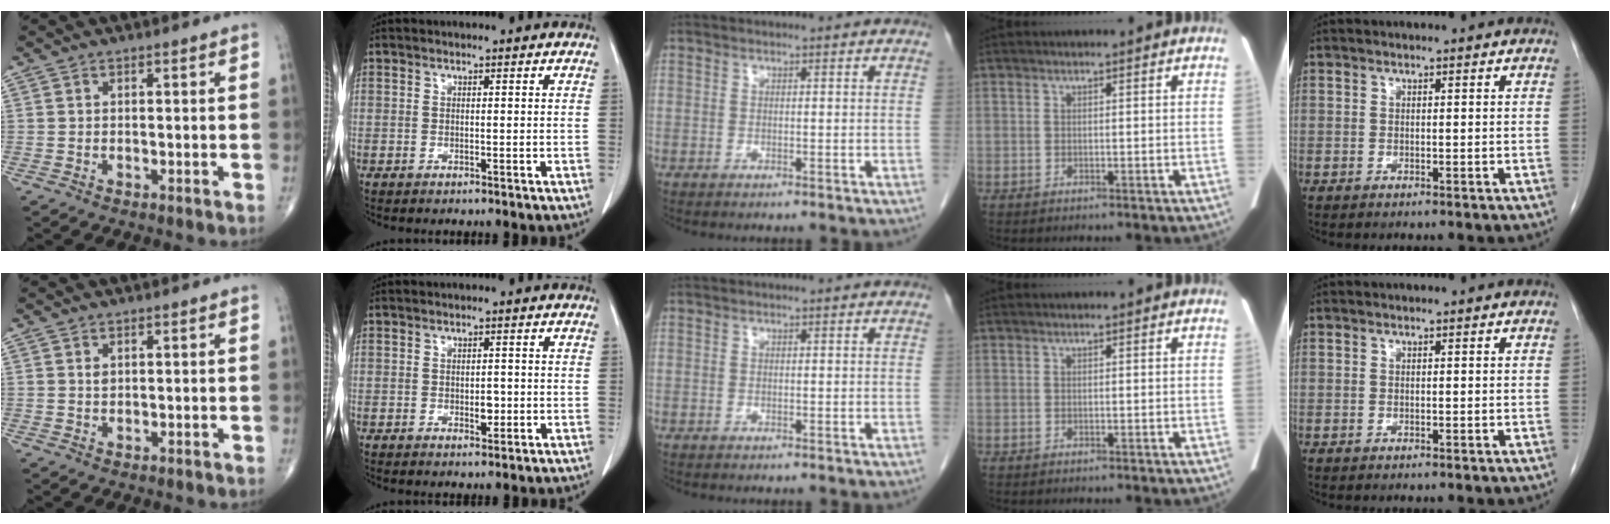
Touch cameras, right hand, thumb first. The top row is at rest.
{"thumb": {"total": 1.0, "force": [0.4, 0.7, 0.6], "torque": [-0.005, -0.001, 0.008]}, "index": {"total": 2.0, "force": [-0.4, 1.1, 1.6], "torque": [-0.020, 0.001, -0.002]}}